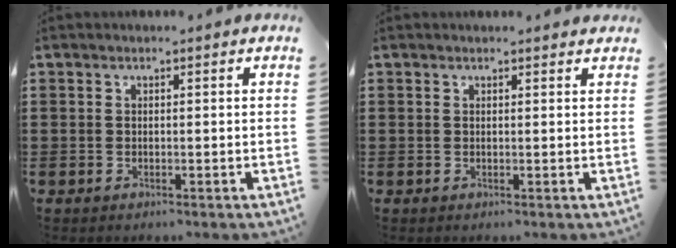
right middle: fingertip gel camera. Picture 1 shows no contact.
{"total": 0.5, "force": [0.5, 0.1, 0.1], "torque": [0.003, -0.004, 0.008]}